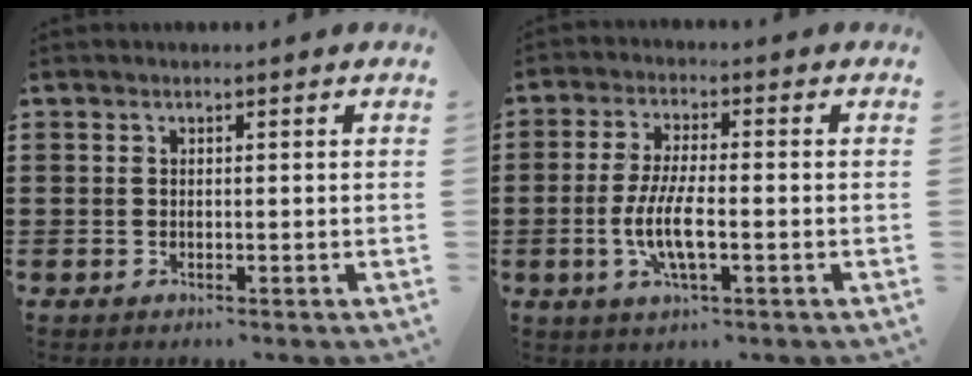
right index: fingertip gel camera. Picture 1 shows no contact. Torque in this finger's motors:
{"motor_torque": [1.61, 0.53, 0.52, 0.21]}